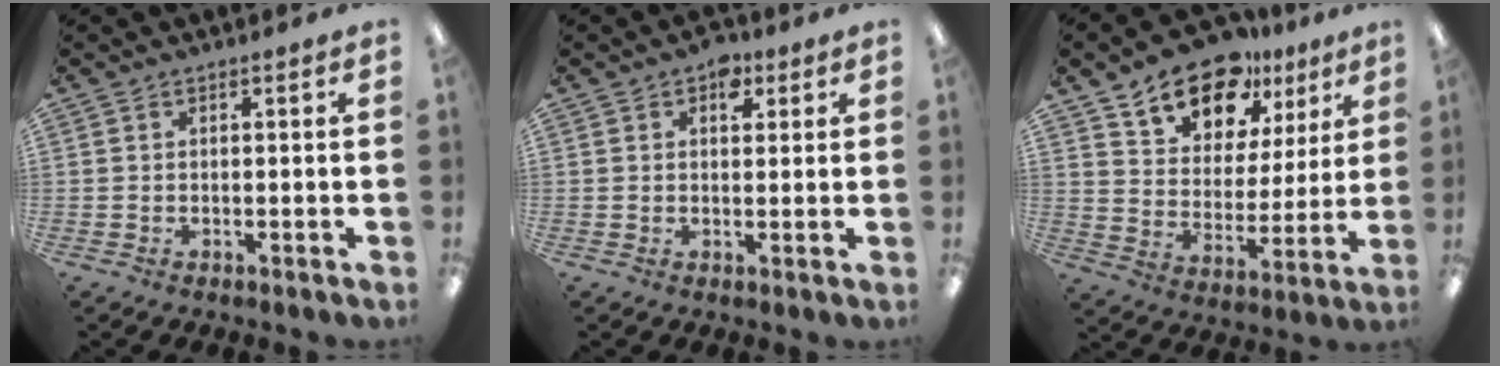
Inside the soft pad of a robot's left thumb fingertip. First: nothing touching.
{"total": 4.5, "force": [2.2, 2.8, 2.7], "torque": [-0.018, -0.007, 0.030]}
{"total": 15.2, "force": [11.5, 8.5, 5.2], "torque": [-0.091, -0.073, 0.210]}